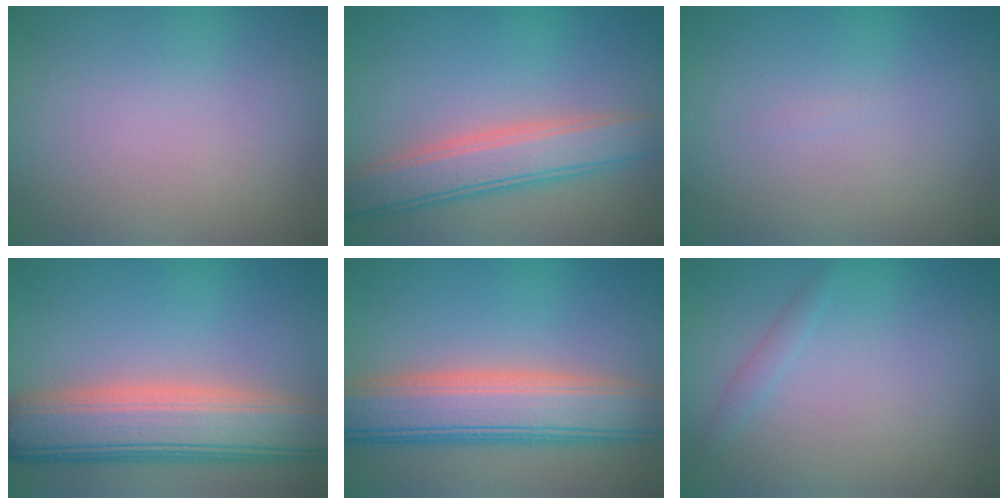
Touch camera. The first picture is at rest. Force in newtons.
{"total": 4.9, "press": 4.9, "slide": 0.4}
{"total": 0.0}
{"total": 8.6, "press": 8.6, "slide": 0.6}
{"total": 7.9, "press": 7.9, "slide": 0.4}
{"total": 0.8, "press": 0.8, "slide": 0.0}